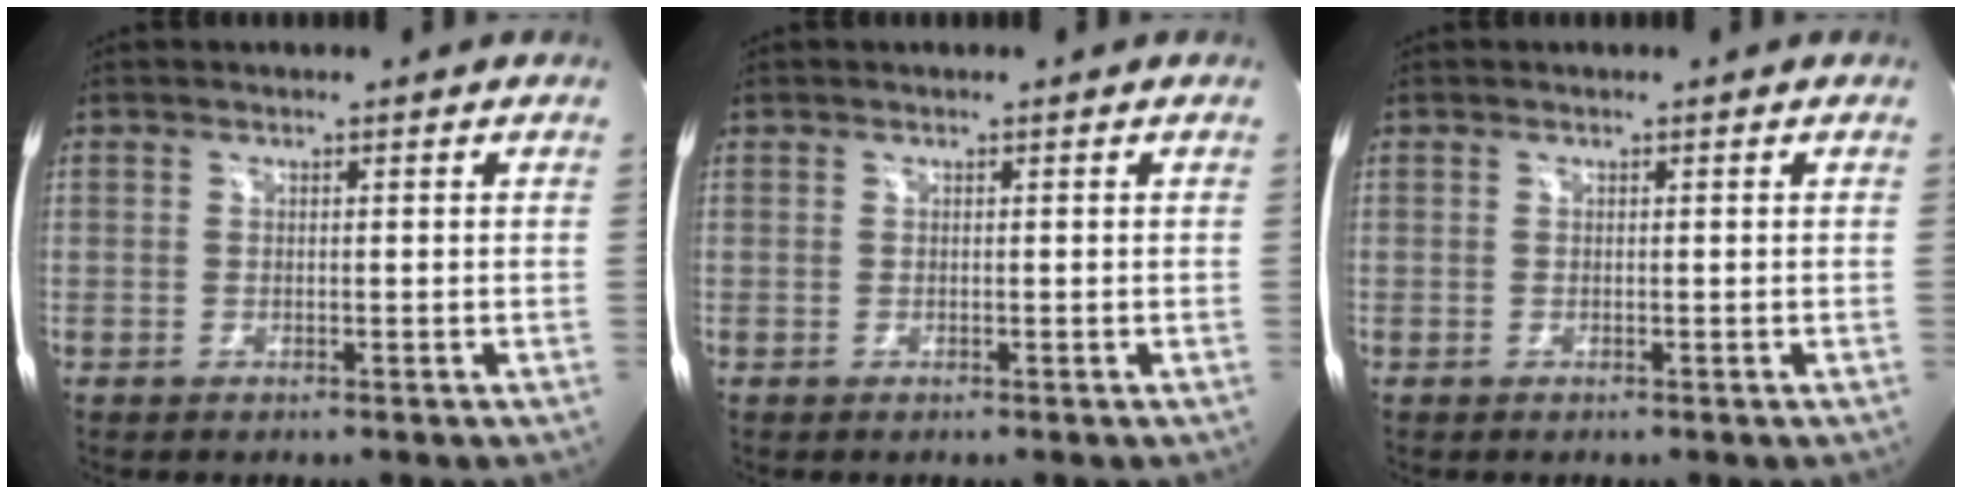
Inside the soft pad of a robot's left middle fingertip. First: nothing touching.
{"total": 0.0}
{"total": 0.0}